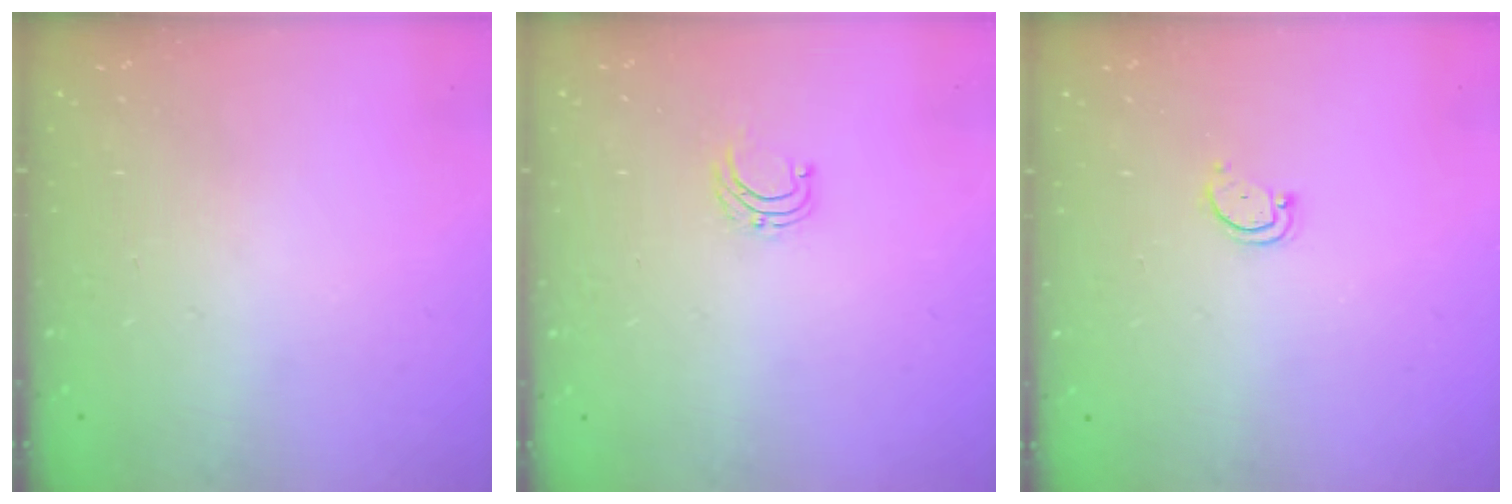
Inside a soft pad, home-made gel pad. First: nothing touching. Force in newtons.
{"total": 4.3, "press": 4.3, "slide": 0.3}
{"total": 2.9, "press": 2.9, "slide": 0.4}